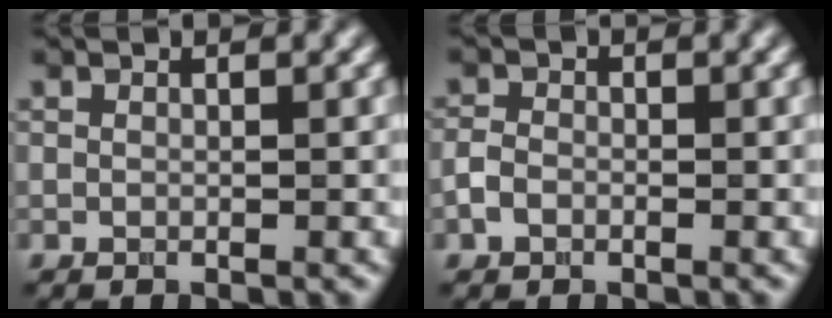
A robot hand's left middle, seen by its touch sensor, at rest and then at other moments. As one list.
[{"total": 1.5, "force": [-0.7, 1.1, 0.7], "torque": [-0.015, 0.003, -0.019]}]